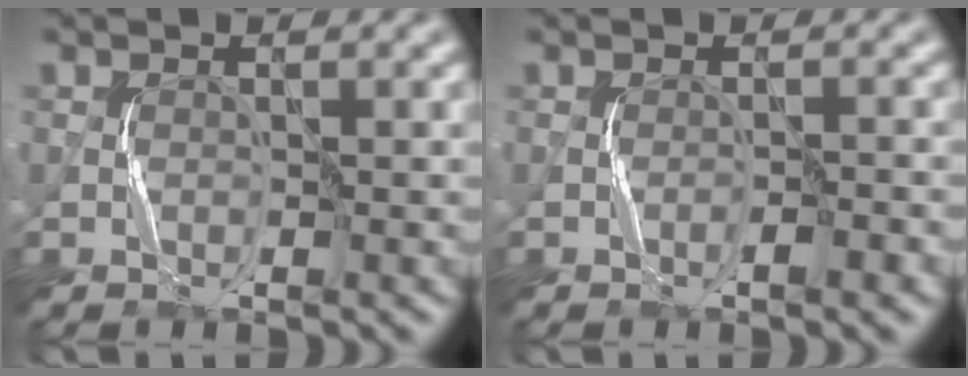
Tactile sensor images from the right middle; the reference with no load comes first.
{"total": 1.3, "force": [-0.7, 0.1, 1.1], "torque": [-0.016, 0.004, -0.012]}